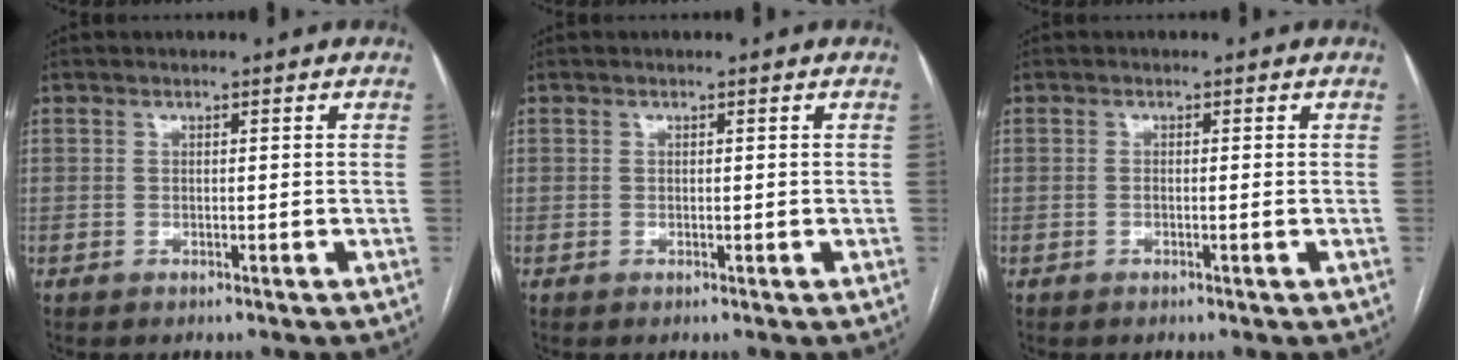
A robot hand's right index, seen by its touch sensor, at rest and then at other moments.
{"total": 0.0}
{"total": 0.8, "force": [-0.2, -0.1, 0.8], "torque": [-0.014, 0.000, -0.003]}